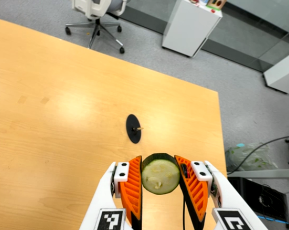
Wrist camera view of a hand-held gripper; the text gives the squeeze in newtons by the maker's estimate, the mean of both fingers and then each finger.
{"total": 9.6, "left": 9.0, "right": 10.2}